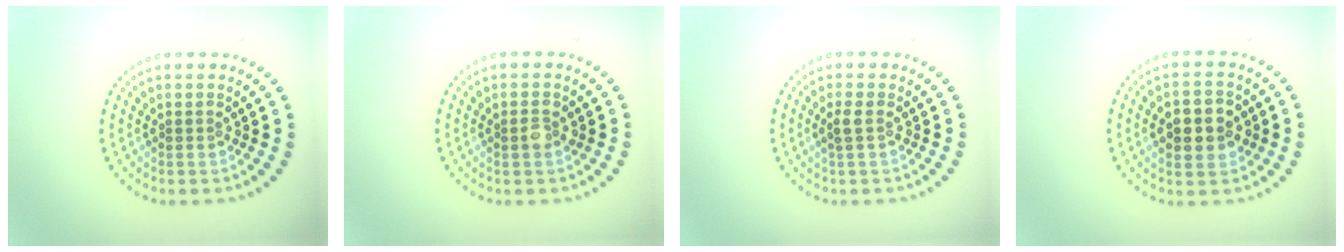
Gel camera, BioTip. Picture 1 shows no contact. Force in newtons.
{"total": 1.4, "press": 1.3, "slide": 0.3}
{"total": 1.1, "press": 1.0, "slide": 0.5}
{"total": 4.3, "press": 4.3, "slide": 0.1}